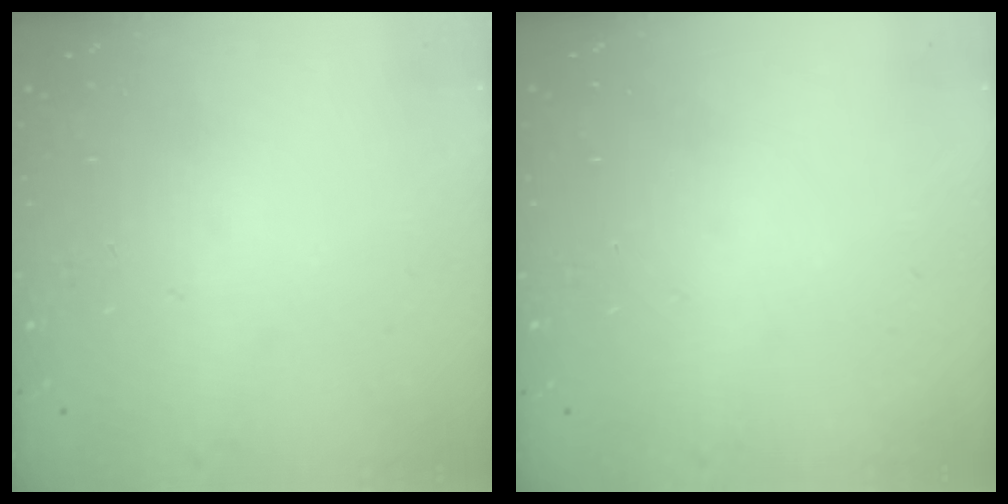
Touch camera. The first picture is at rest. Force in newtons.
{"total": 0.0}